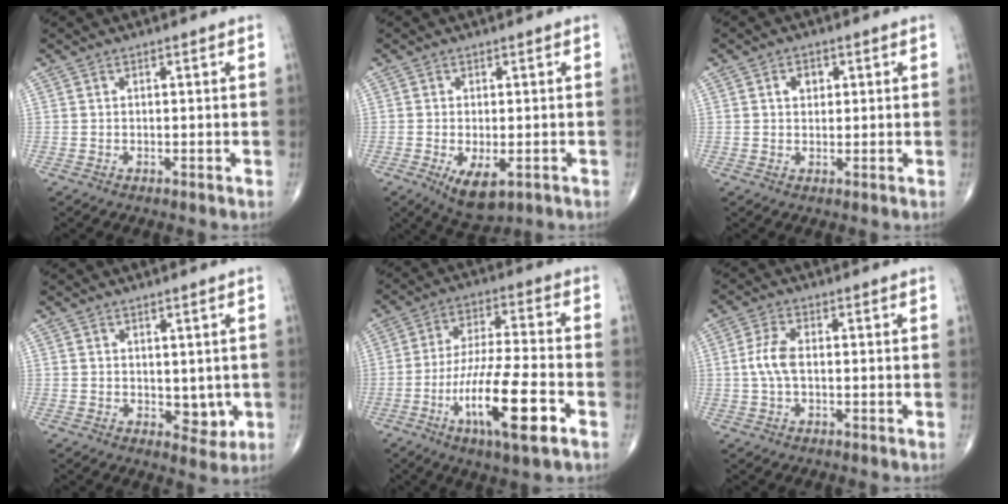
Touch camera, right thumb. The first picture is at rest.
{"total": 6.4, "force": [-2.4, 3.0, 5.2], "torque": [-0.085, -0.012, -0.029]}
{"total": 2.7, "force": [0.9, 2.1, 1.6], "torque": [-0.013, 0.000, 0.012]}
{"total": 4.2, "force": [0.1, 2.8, 3.1], "torque": [-0.020, -0.010, 0.010]}
{"total": 15.6, "force": [-6.5, 2.9, 13.9], "torque": [-0.265, 0.016, -0.111]}
{"total": 4.6, "force": [-0.1, 2.2, 4.0], "torque": [-0.098, 0.009, -0.005]}